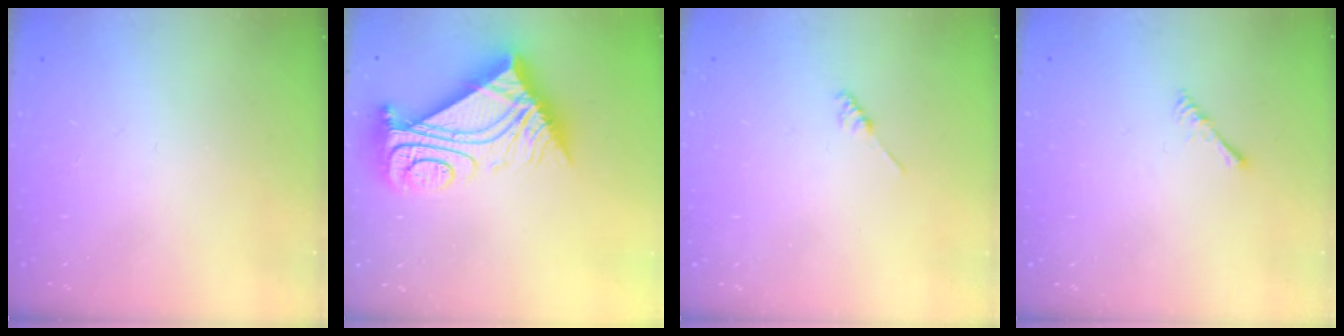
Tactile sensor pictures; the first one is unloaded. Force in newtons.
{"total": 16.2, "press": 16.1, "slide": 1.5}
{"total": 1.2, "press": 1.1, "slide": 0.3}
{"total": 1.6, "press": 1.6, "slide": 0.4}